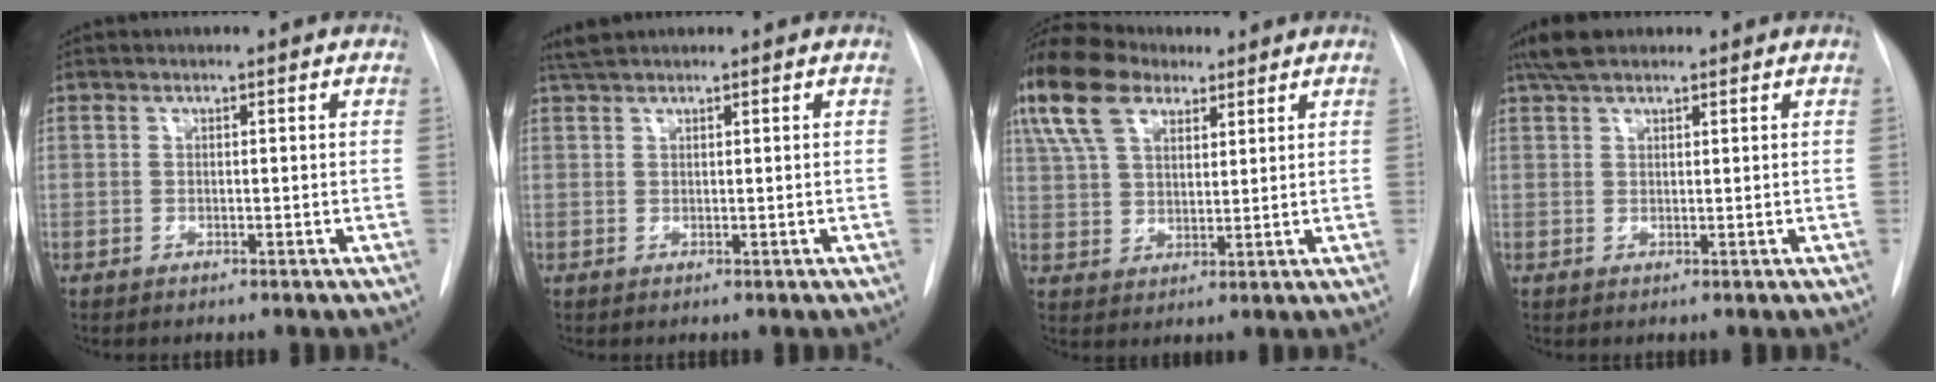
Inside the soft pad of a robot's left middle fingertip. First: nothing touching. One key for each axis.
{"total": 2.0, "fx": 1.8, "fy": 0.0, "fz": 0.8, "tx": -0.016, "ty": 0.015, "tz": 0.037}
{"total": 14.7, "fx": 9.1, "fy": 7.8, "fz": 8.5, "tx": -0.209, "ty": 0.046, "tz": 0.172}
{"total": 4.3, "fx": 3.4, "fy": 1.4, "fz": 2.3, "tx": -0.048, "ty": 0.018, "tz": 0.064}